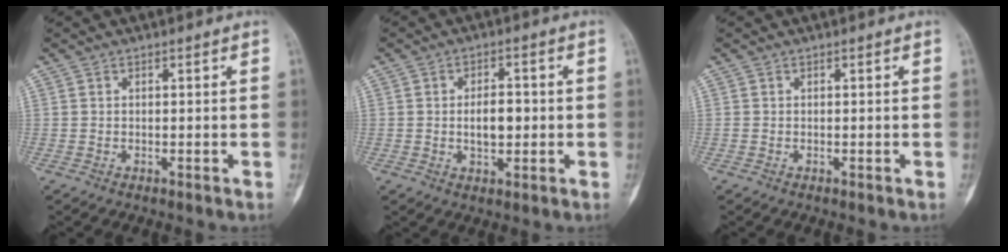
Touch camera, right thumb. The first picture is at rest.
{"total": 5.6, "force": [-0.1, 3.1, 4.6], "torque": [-0.064, 0.005, 0.001]}
{"total": 0.0}